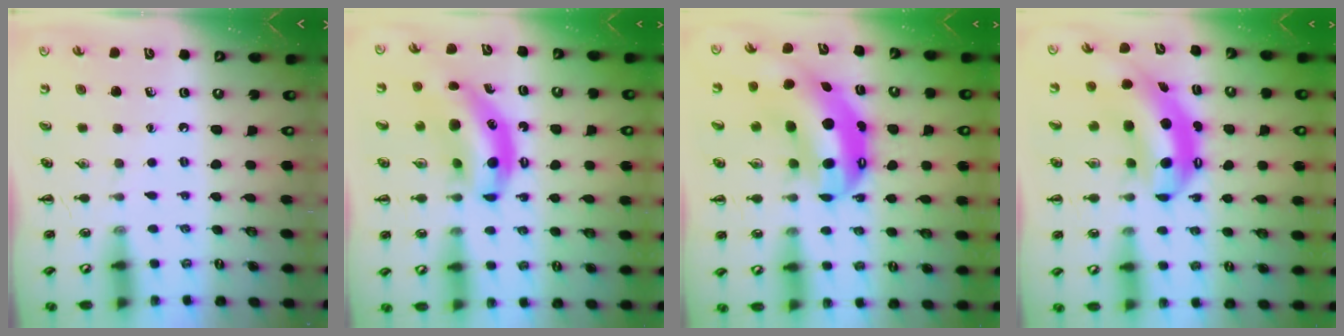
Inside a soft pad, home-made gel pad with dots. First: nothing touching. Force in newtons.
{"total": 10.6, "press": 10.3, "slide": 2.5}
{"total": 12.9, "press": 12.5, "slide": 3.4}
{"total": 7.5, "press": 7.3, "slide": 1.8}